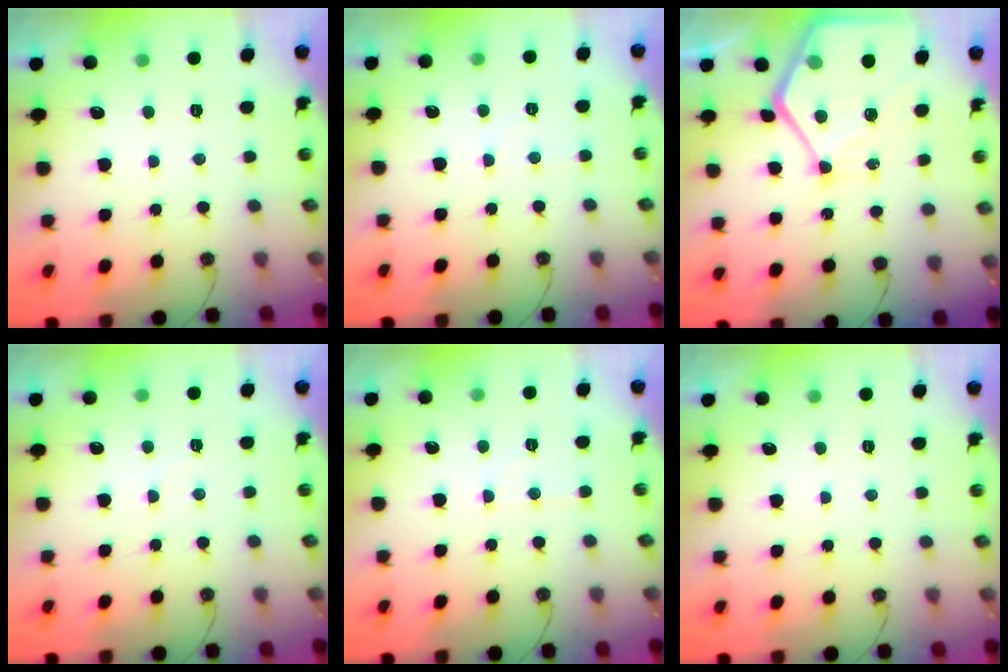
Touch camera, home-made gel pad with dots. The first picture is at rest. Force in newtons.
{"total": 3.3, "press": 3.3, "slide": 0.5}
{"total": 15.7, "press": 15.6, "slide": 1.3}
{"total": 3.9, "press": 3.9, "slide": 0.6}
{"total": 4.3, "press": 4.2, "slide": 0.6}
{"total": 0.0}